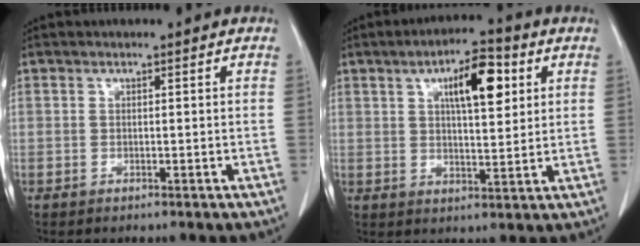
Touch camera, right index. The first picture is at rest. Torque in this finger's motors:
{"motor_torque": [0.35, 0.18, 0.39, 0.10]}